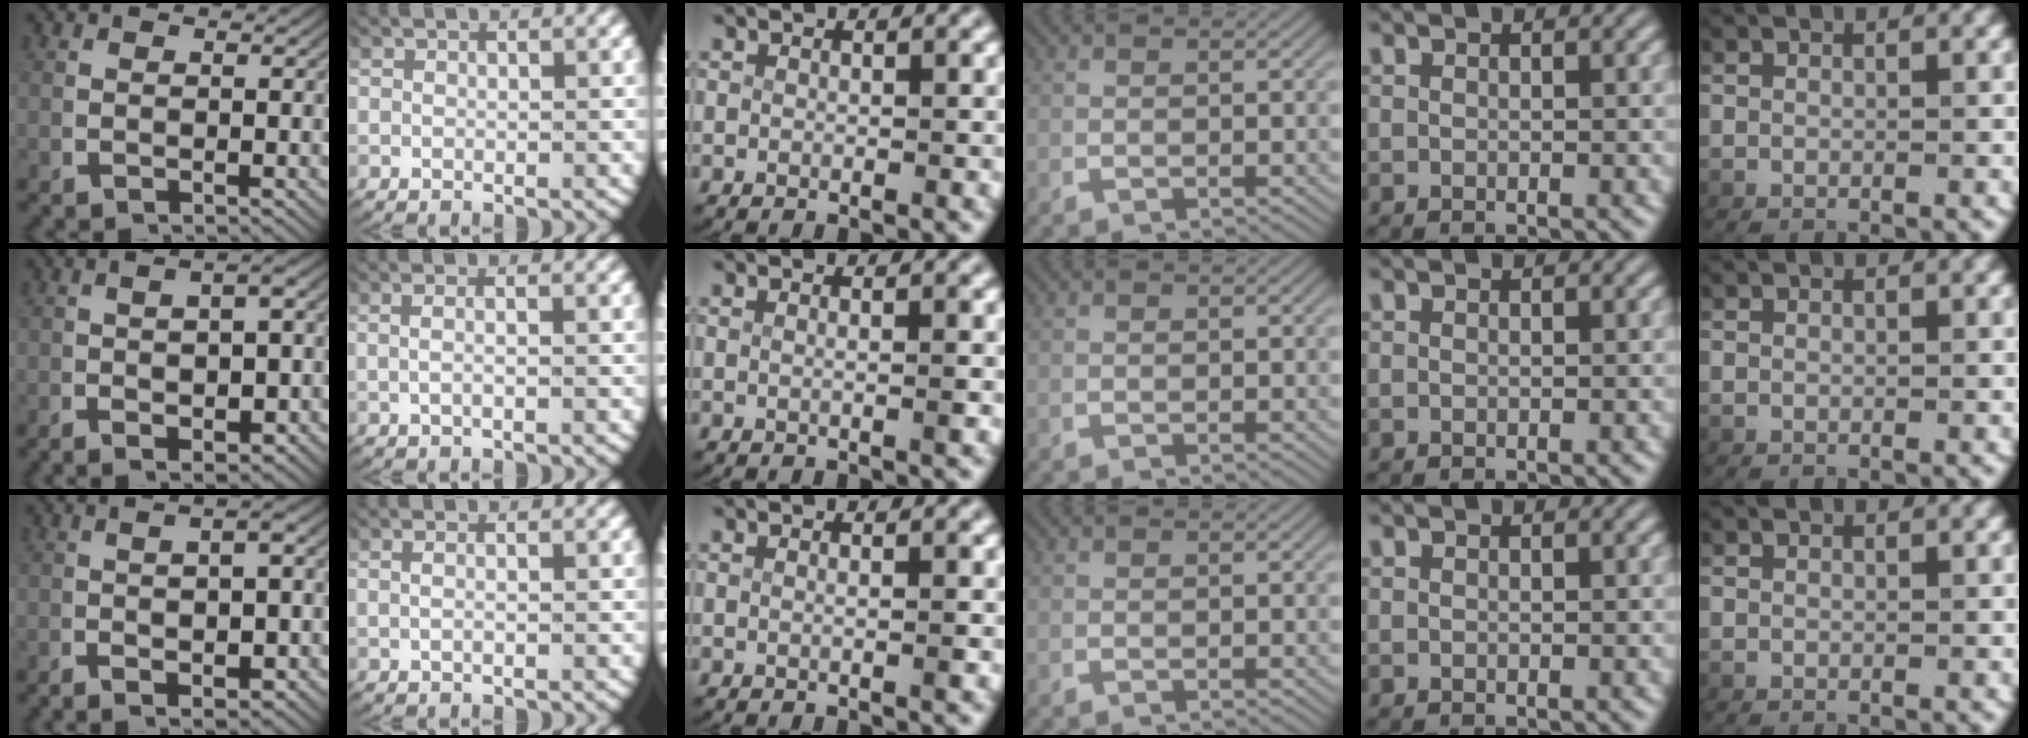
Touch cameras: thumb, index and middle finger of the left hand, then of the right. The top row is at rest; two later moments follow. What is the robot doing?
{"motion": "lift_and_place", "object": "towel"}